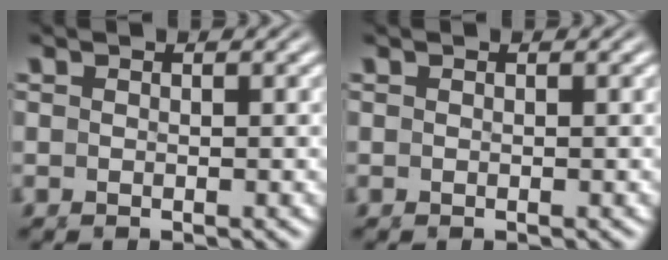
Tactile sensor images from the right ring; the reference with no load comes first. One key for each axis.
{"total": 0.0}